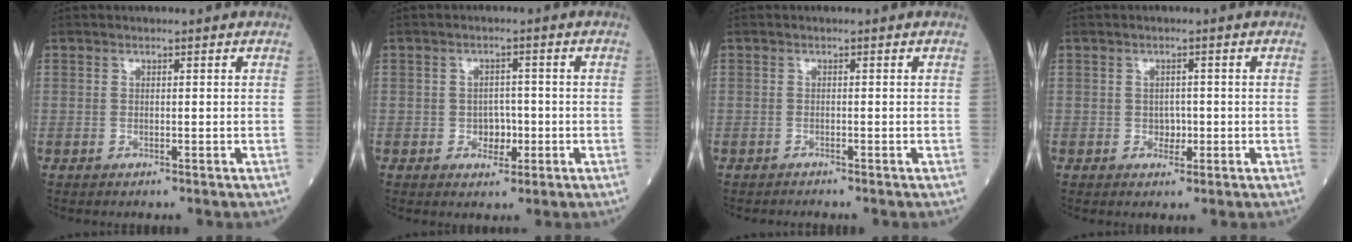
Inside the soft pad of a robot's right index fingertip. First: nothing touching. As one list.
[{"total": 3.0, "force": [-0.8, 2.2, 1.9], "torque": [-0.021, 0.006, -0.010]}, {"total": 0.6, "force": [-0.5, -0.1, -0.1], "torque": [-0.004, -0.004, -0.011]}, {"total": 1.7, "force": [-0.4, 1.3, 1.0], "torque": [-0.011, 0.004, -0.004]}]